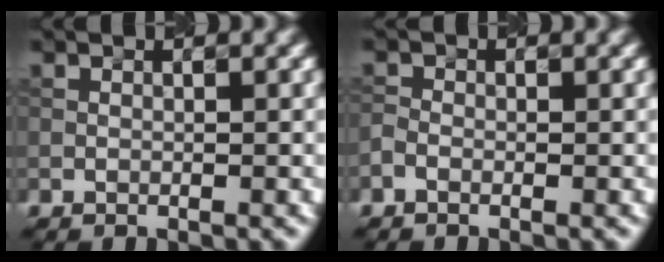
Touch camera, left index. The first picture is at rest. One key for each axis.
{"total": 0.9, "fx": -0.6, "fy": 0.6, "fz": 0.3, "tx": -0.011, "ty": 0.001, "tz": -0.014}